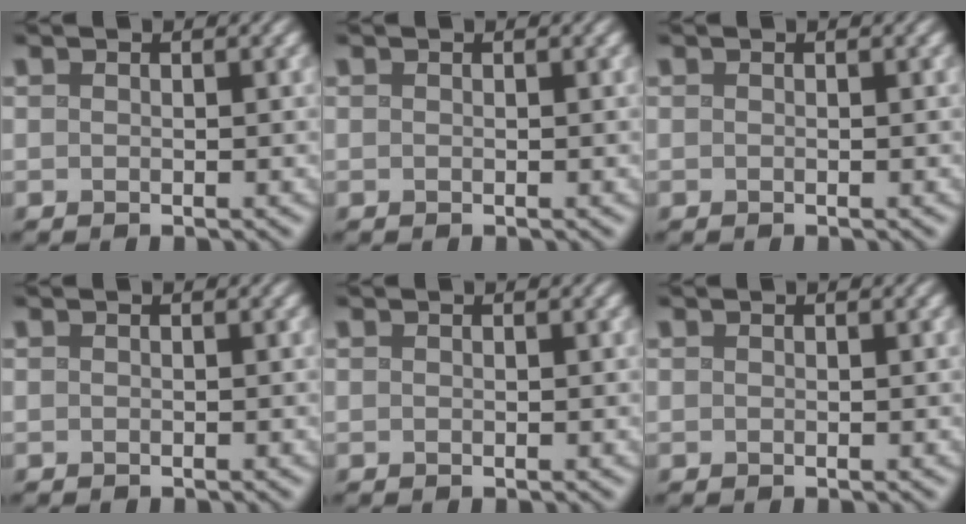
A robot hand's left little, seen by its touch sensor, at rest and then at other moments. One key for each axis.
{"total": 0.0}
{"total": 0.0}
{"total": 0.0}
{"total": 0.0}
{"total": 0.0}